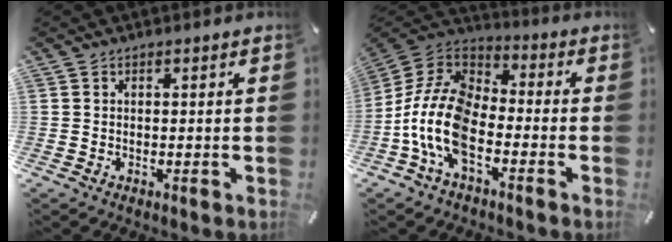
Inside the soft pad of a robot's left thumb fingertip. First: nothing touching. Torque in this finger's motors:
{"motor_torque": [-0.11, 1.60, 1.01, -0.39, 0.68]}